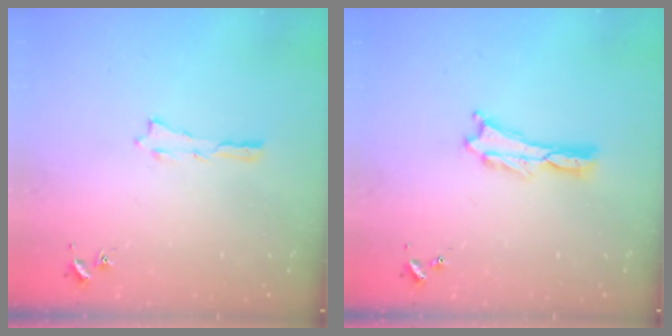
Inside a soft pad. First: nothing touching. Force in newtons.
{"total": 0.0}